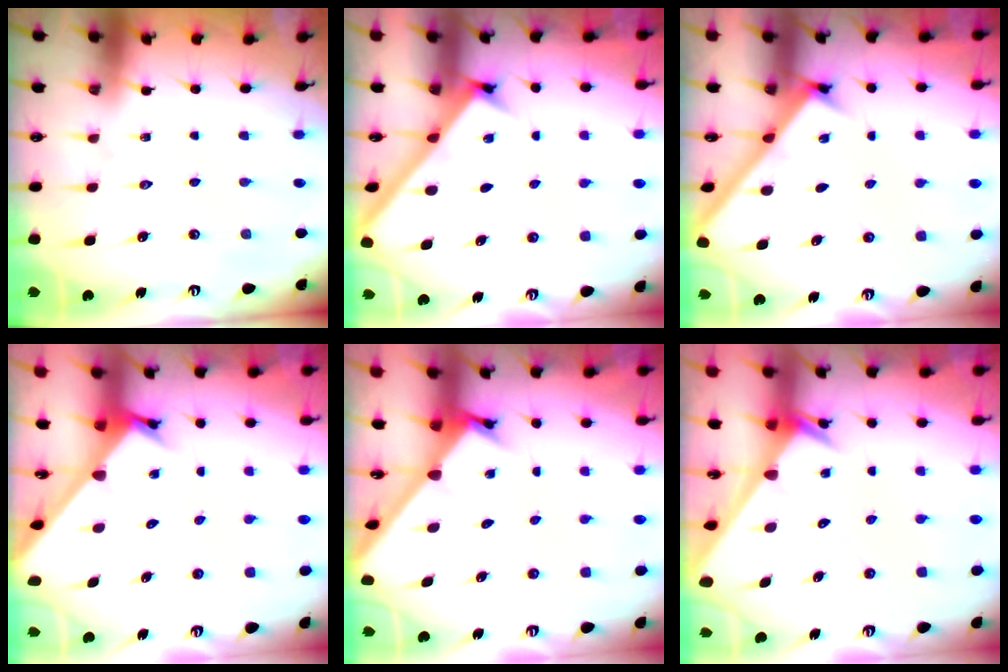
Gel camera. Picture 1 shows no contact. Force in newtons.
{"total": 2.7, "press": 2.7, "slide": 0.4}
{"total": 2.7, "press": 2.6, "slide": 0.4}
{"total": 2.1, "press": 2.1, "slide": 0.2}
{"total": 1.8, "press": 1.8, "slide": 0.2}
{"total": 2.3, "press": 2.3, "slide": 0.1}